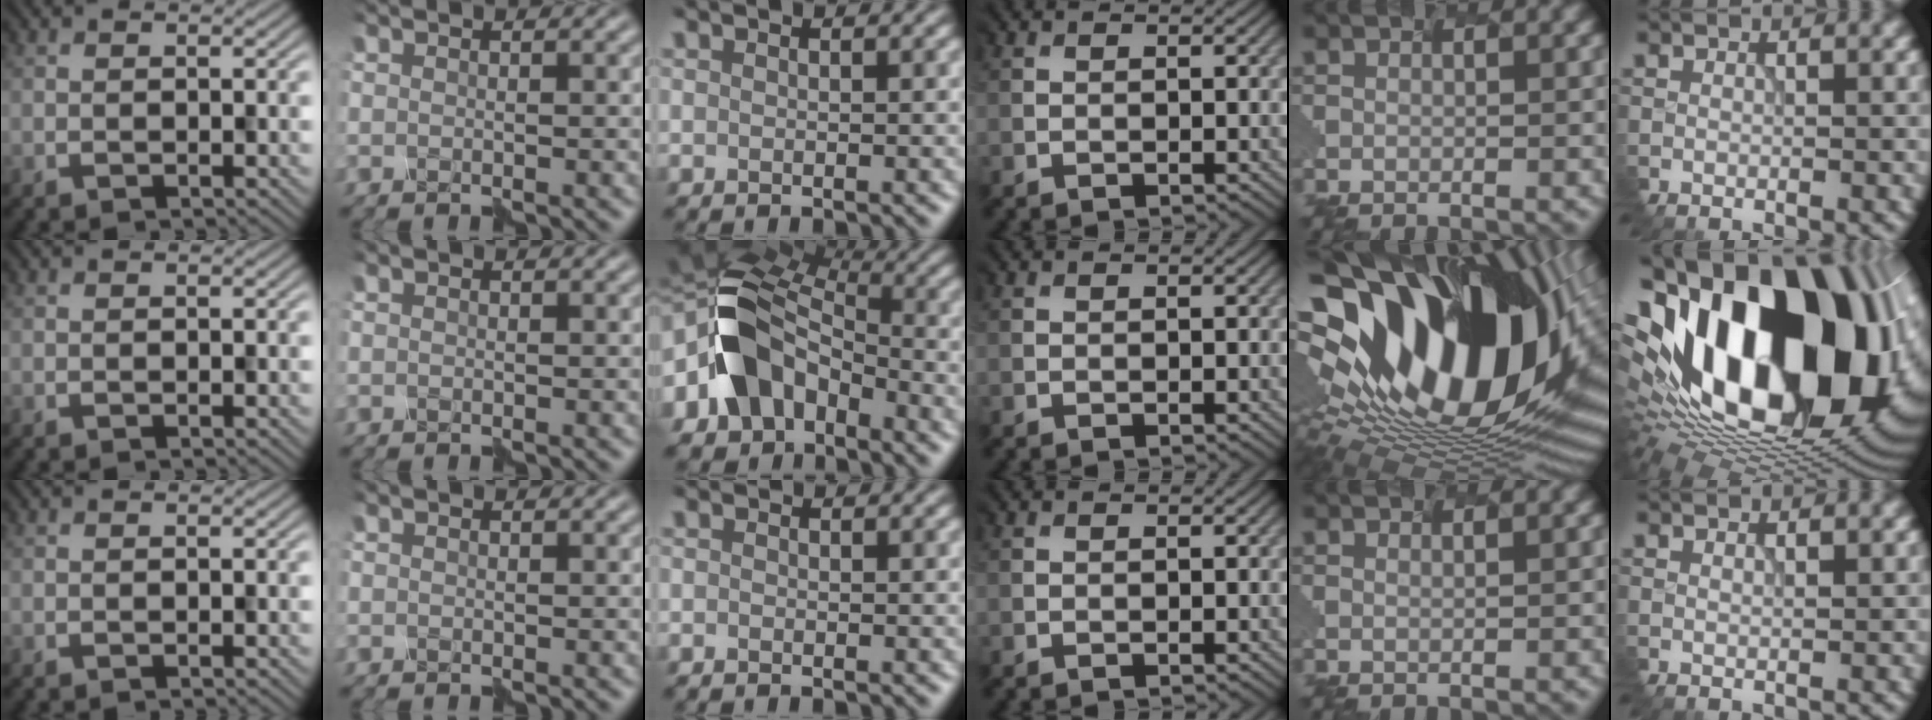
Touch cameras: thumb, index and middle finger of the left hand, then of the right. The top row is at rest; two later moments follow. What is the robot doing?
{"motion": "assemble", "object": "hinged jar"}